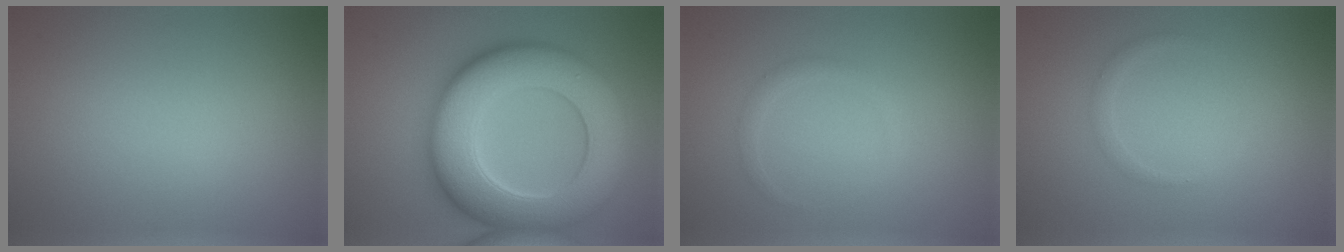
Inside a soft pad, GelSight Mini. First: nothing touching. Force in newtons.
{"total": 11.8, "press": 11.8, "slide": 0.8}
{"total": 0.9, "press": 0.9, "slide": 0.1}
{"total": 0.9, "press": 0.9, "slide": 0.0}